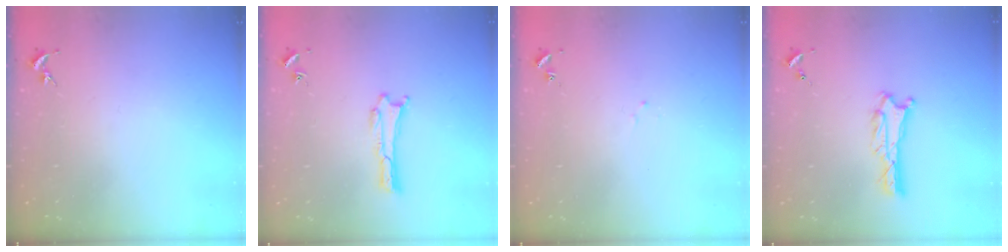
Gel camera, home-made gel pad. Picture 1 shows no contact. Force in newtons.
{"total": 0.0}
{"total": 1.1, "press": 1.0, "slide": 0.2}
{"total": 0.7, "press": 0.7, "slide": 0.1}